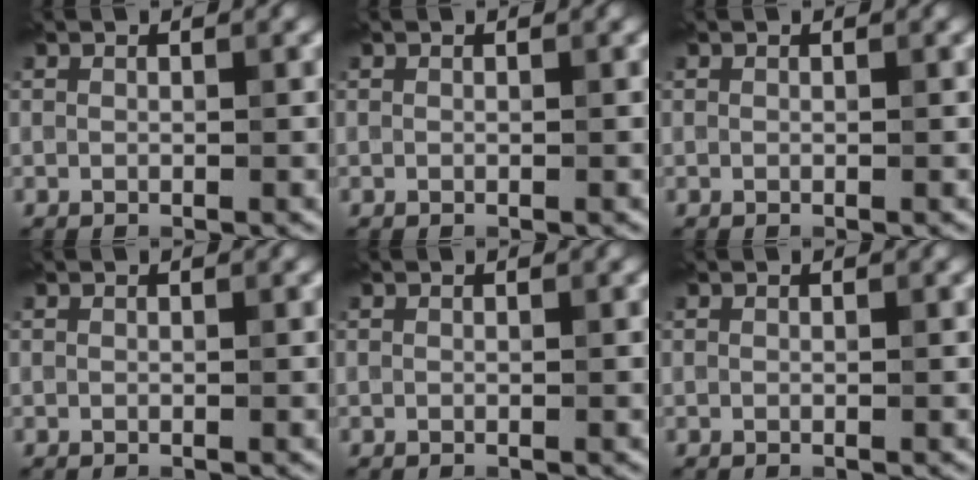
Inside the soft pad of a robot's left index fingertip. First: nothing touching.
{"total": 0.0}
{"total": 0.0}
{"total": 0.0}
{"total": 0.0}
{"total": 0.0}